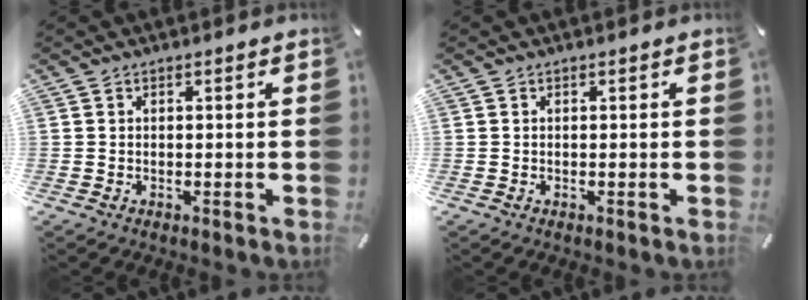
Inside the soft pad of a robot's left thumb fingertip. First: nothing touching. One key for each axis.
{"total": 0.0}